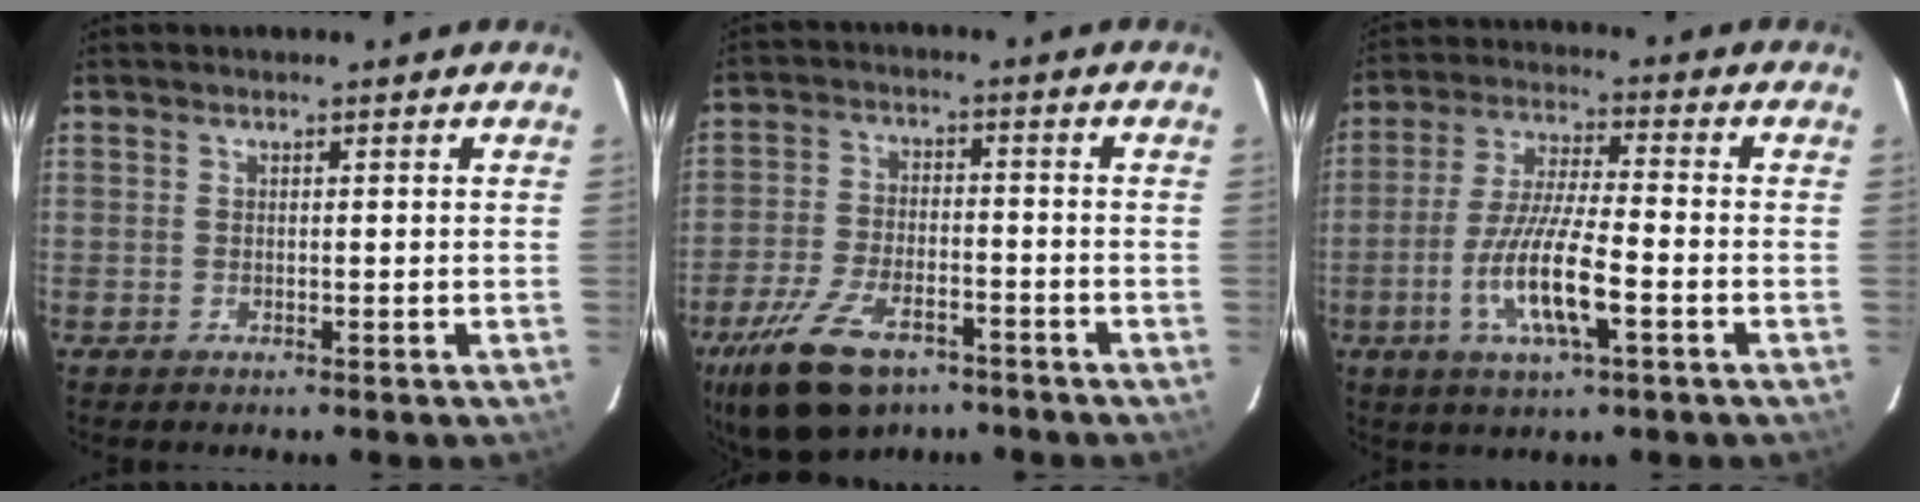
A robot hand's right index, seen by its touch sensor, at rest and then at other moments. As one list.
[{"total": 14.7, "force": [-9.7, 7.1, 8.6], "torque": [-0.195, -0.022, -0.172]}, {"total": 12.1, "force": [-4.4, 2.2, 11.0], "torque": [-0.223, -0.011, -0.081]}]